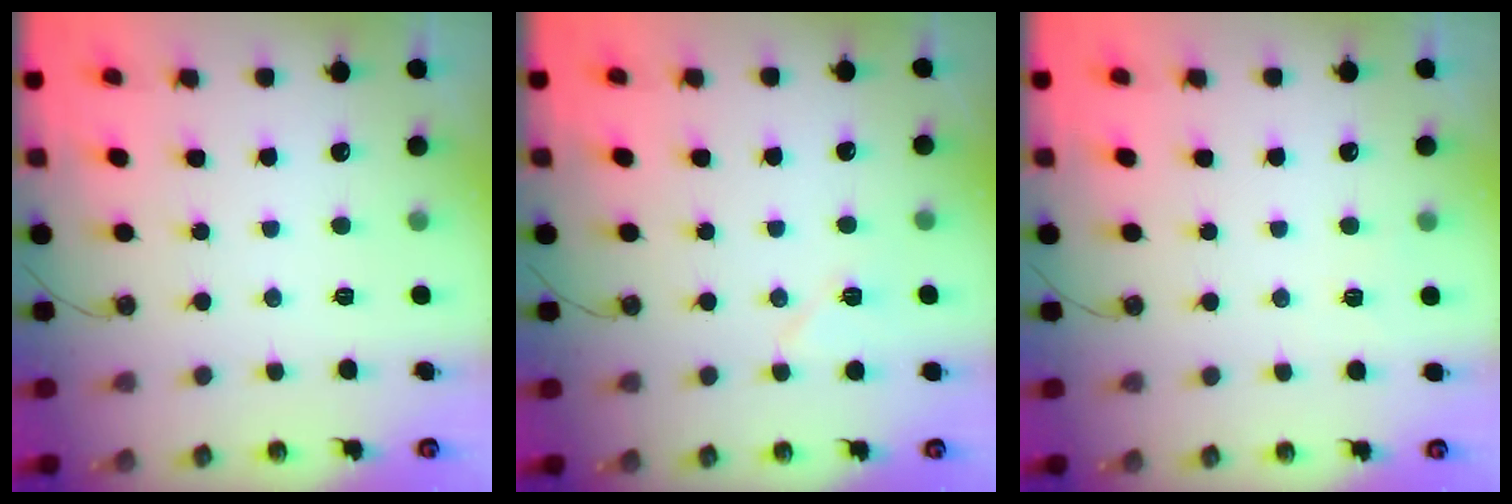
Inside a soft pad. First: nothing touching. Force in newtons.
{"total": 6.0, "press": 6.0, "slide": 0.4}
{"total": 3.6, "press": 2.8, "slide": 2.4}